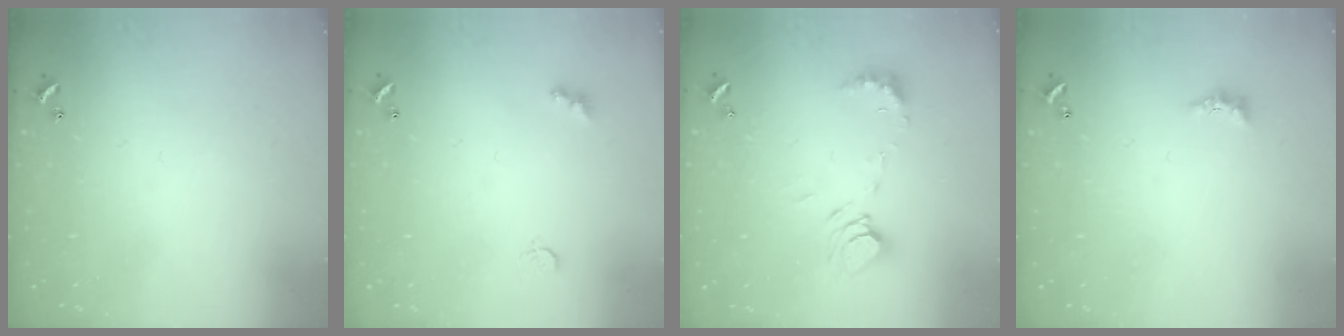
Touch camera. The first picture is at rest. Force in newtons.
{"total": 2.9, "press": 2.8, "slide": 0.7}
{"total": 8.6, "press": 8.5, "slide": 1.1}
{"total": 2.2, "press": 2.2, "slide": 0.6}